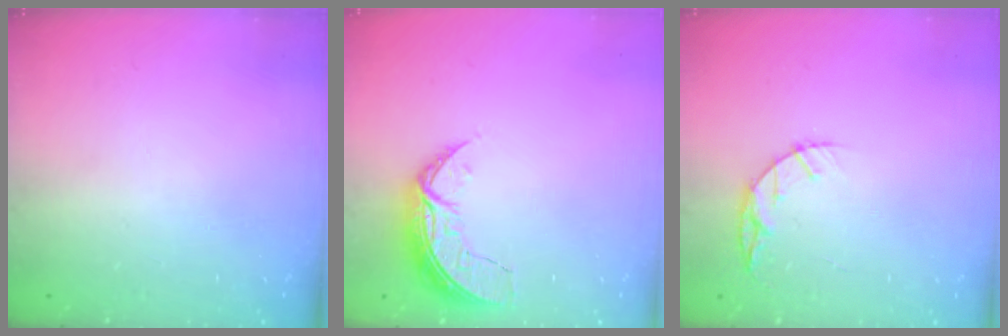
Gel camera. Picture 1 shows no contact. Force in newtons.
{"total": 7.3, "press": 7.3, "slide": 0.7}
{"total": 5.8, "press": 5.8, "slide": 0.6}